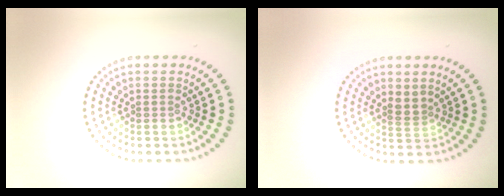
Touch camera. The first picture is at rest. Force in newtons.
{"total": 1.5, "press": 0.9, "slide": 1.1}